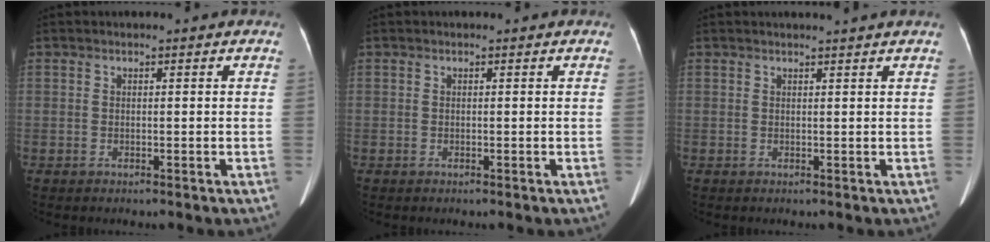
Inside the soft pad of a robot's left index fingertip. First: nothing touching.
{"total": 0.0}
{"total": 2.9, "force": [2.6, -0.7, 1.1], "torque": [-0.016, 0.004, 0.031]}